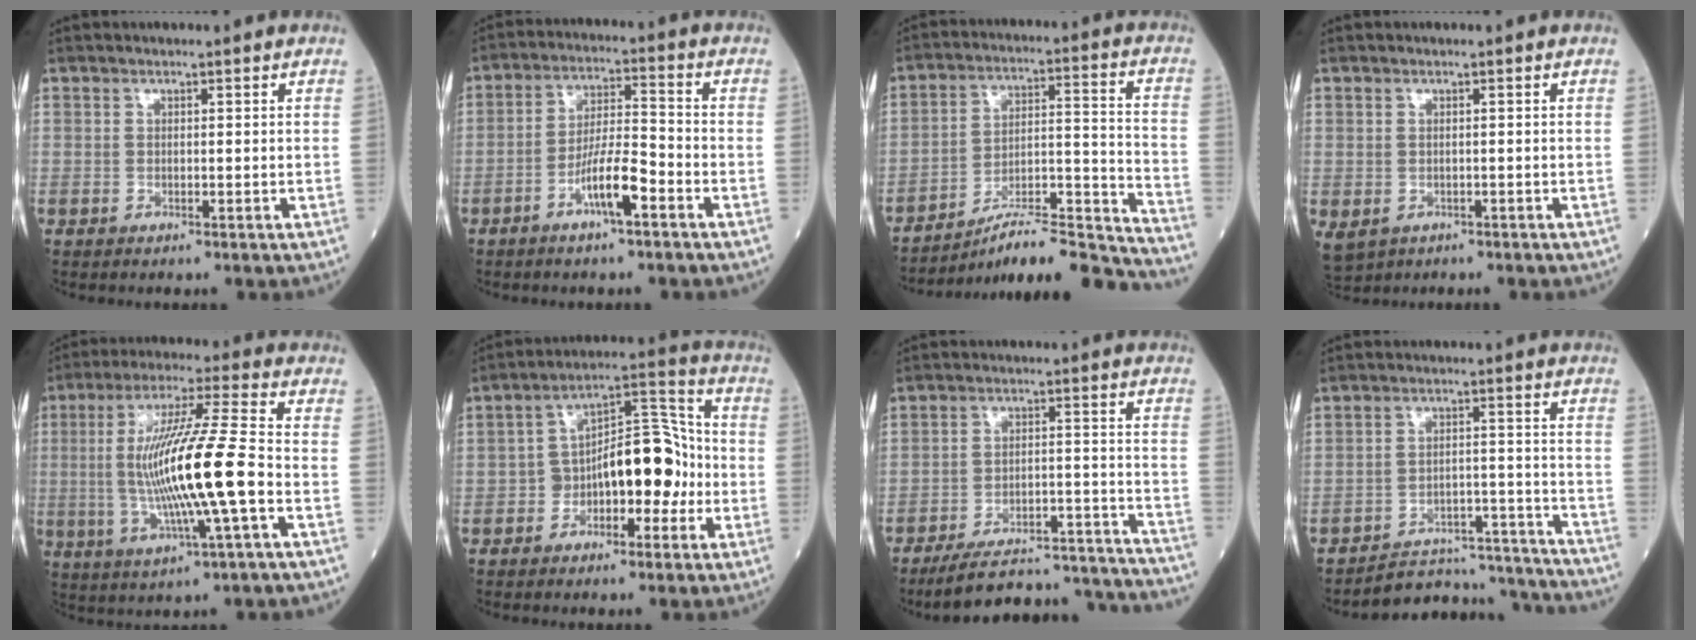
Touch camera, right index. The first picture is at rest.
{"total": 7.2, "force": [-3.7, 0.9, 6.1], "torque": [-0.119, 0.008, -0.065]}
{"total": 19.4, "force": [-18.3, -0.5, 6.3], "torque": [-0.079, 0.027, -0.280]}
{"total": 4.8, "force": [-2.3, 3.6, 2.2], "torque": [-0.047, -0.005, -0.029]}
{"total": 15.9, "force": [-2.0, 0.1, 15.7], "torque": [-0.306, 0.002, -0.040]}
{"total": 11.6, "force": [-2.5, 5.4, 10.0], "torque": [-0.160, 0.040, -0.038]}
{"total": 23.3, "force": [-22.3, 1.7, 6.6], "torque": [-0.054, 0.012, -0.302]}
{"total": 15.9, "force": [-15.7, 1.6, 1.6], "torque": [-0.002, 0.036, -0.209]}